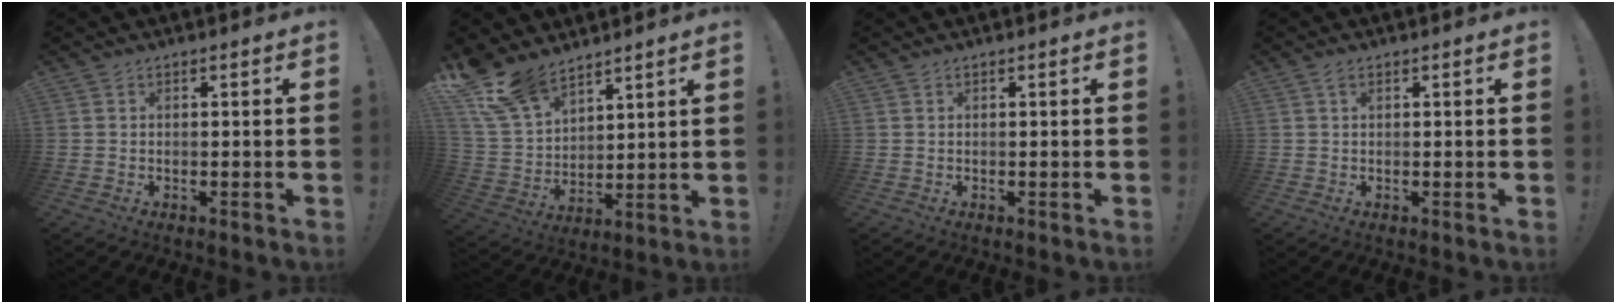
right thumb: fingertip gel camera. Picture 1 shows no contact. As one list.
[{"total": 15.1, "force": [11.7, 7.7, 5.7], "torque": [-0.123, -0.077, 0.226]}, {"total": 0.0}, {"total": 1.1, "force": [0.7, 0.5, 0.7], "torque": [-0.009, 0.000, 0.012]}]